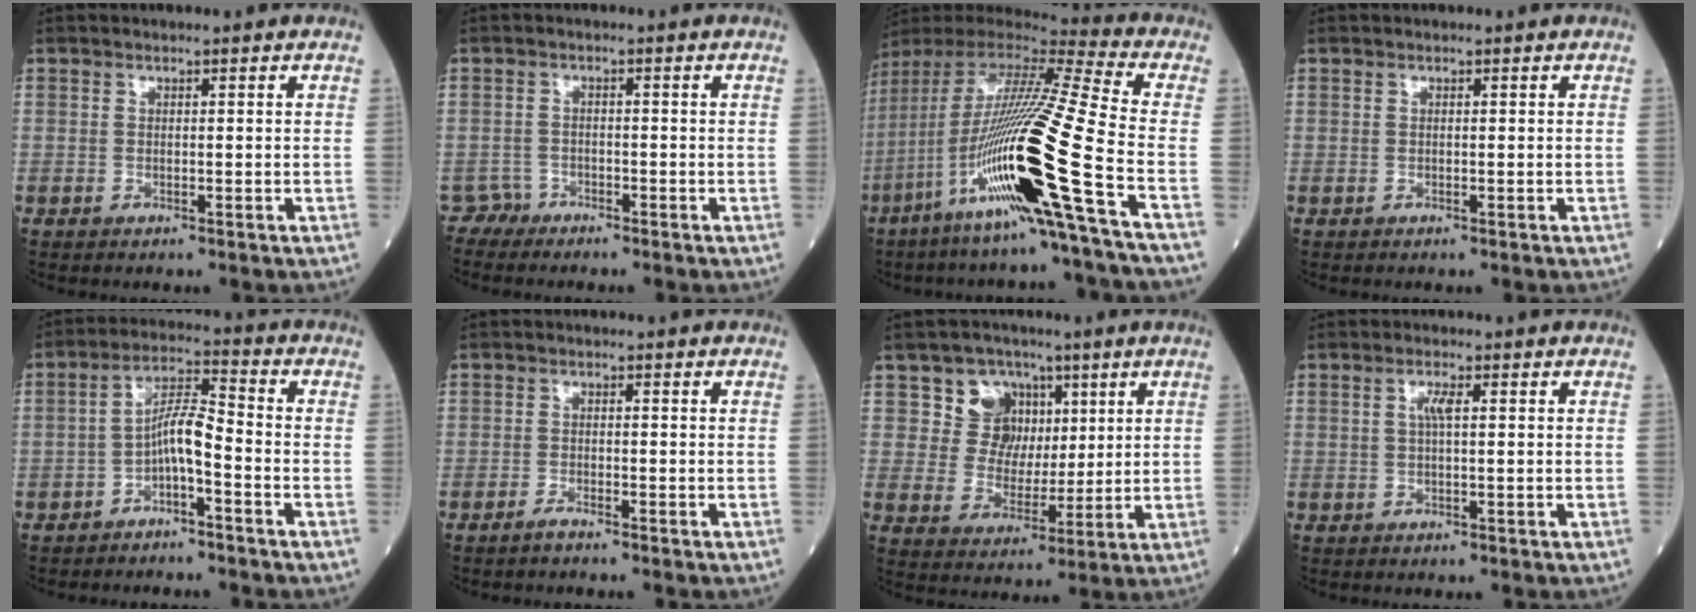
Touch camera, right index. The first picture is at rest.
{"total": 1.7, "force": [-1.4, 0.2, -0.9], "torque": [0.026, -0.003, -0.027]}
{"total": 25.6, "force": [-9.4, -1.0, 23.8], "torque": [-0.457, -0.038, -0.180]}
{"total": 0.0}
{"total": 5.7, "force": [-2.3, 1.0, 5.2], "torque": [-0.099, 0.019, -0.041]}
{"total": 1.4, "force": [-1.2, -0.1, 0.6], "torque": [-0.020, -0.002, -0.022]}
{"total": 7.9, "force": [3.7, 6.8, 1.5], "torque": [-0.022, 0.023, 0.068]}
{"total": 1.7, "force": [0.4, 0.2, 1.6], "torque": [-0.035, 0.003, 0.006]}